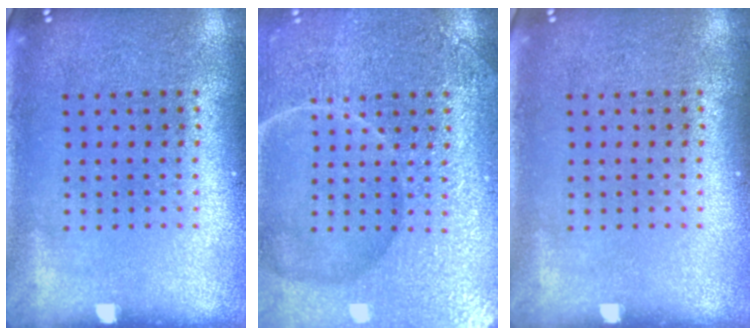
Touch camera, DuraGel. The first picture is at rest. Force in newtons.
{"total": 7.0, "press": 6.9, "slide": 1.0}
{"total": 0.0}